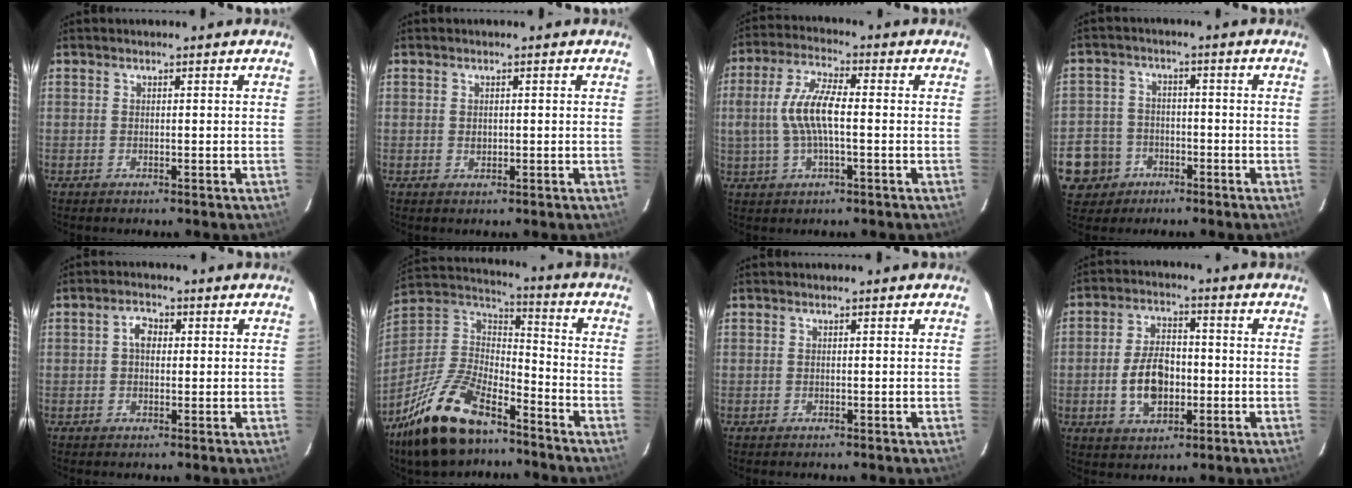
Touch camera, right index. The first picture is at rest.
{"total": 1.1, "force": [0.0, 1.0, 0.6], "torque": [-0.009, 0.001, 0.002]}
{"total": 9.4, "force": [-0.5, 3.1, 8.8], "torque": [-0.181, 0.008, -0.007]}
{"total": 9.3, "force": [-3.7, 8.3, 2.0], "torque": [-0.070, 0.016, -0.055]}
{"total": 3.0, "force": [0.4, 2.2, 2.0], "torque": [-0.034, 0.011, 0.006]}
{"total": 21.4, "force": [-14.8, 8.8, 12.6], "torque": [-0.270, -0.011, -0.265]}
{"total": 0.0}
{"total": 9.7, "force": [-2.0, 5.9, 7.4], "torque": [-0.145, 0.011, -0.026]}